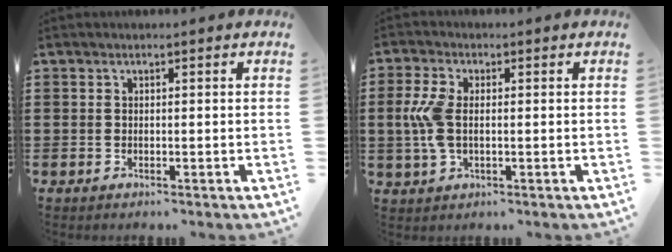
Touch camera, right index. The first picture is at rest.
{"total": 6.1, "force": [-0.1, 3.2, 5.2], "torque": [-0.142, -0.007, -0.013]}